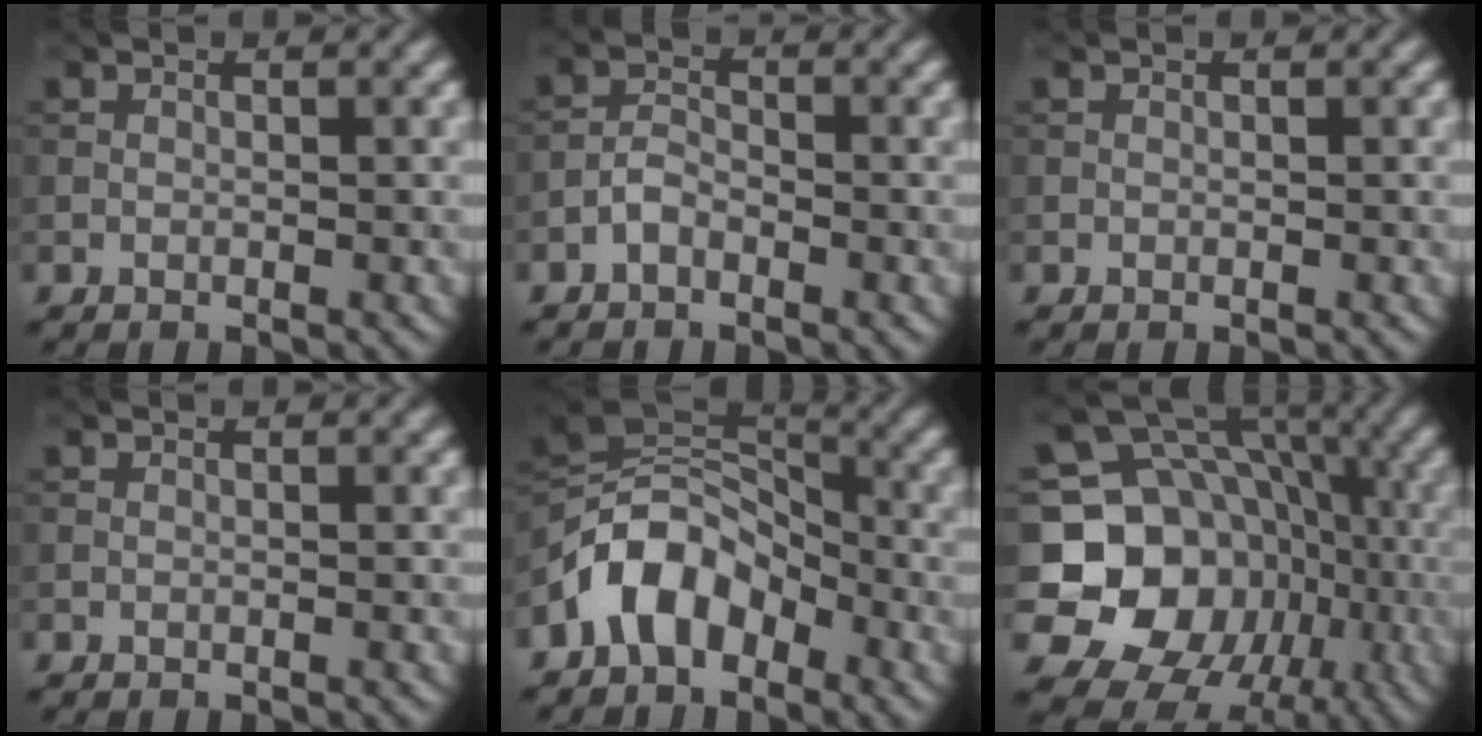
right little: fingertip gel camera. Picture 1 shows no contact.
{"total": 1.7, "force": [-1.1, 0.9, 0.9], "torque": [-0.017, 0.006, -0.027]}
{"total": 0.0}
{"total": 0.0}
{"total": 6.8, "force": [-3.8, 4.2, 3.8], "torque": [-0.059, 0.011, -0.087]}
{"total": 14.9, "force": [-3.2, 12.8, 6.9], "torque": [-0.142, -0.015, -0.071]}